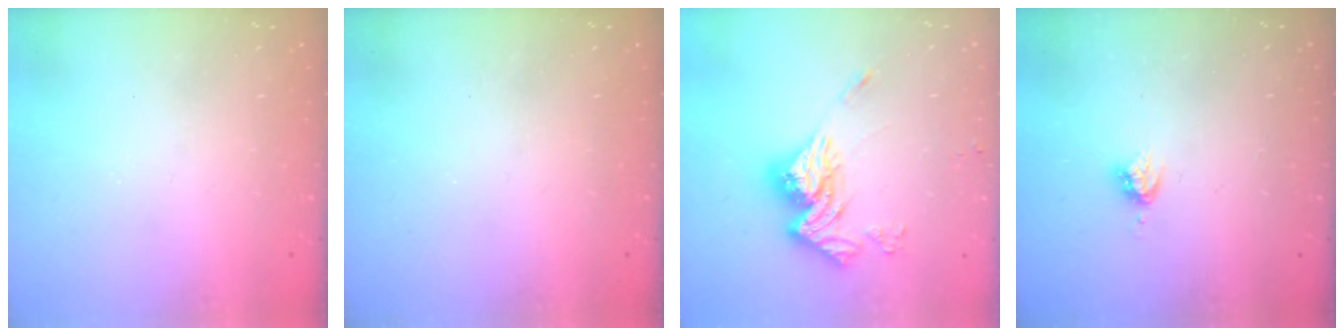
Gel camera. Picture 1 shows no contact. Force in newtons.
{"total": 0.0}
{"total": 15.5, "press": 15.5, "slide": 1.4}
{"total": 3.7, "press": 3.7, "slide": 0.2}